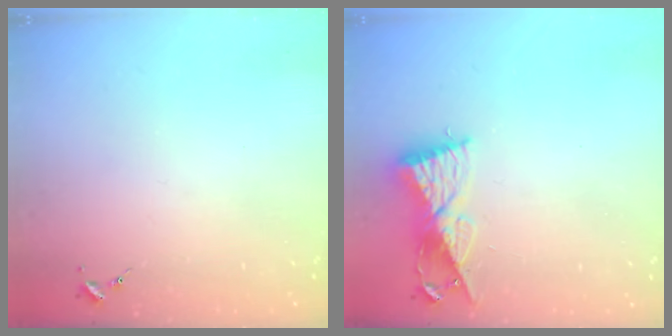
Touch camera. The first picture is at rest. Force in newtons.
{"total": 9.1, "press": 9.1, "slide": 0.7}